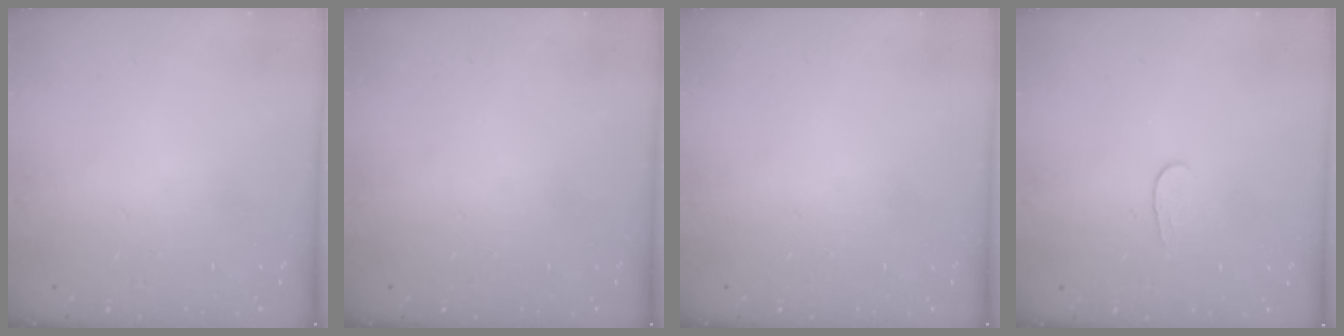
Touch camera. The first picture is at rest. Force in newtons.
{"total": 0.0}
{"total": 0.0}
{"total": 3.8, "press": 3.8, "slide": 0.3}